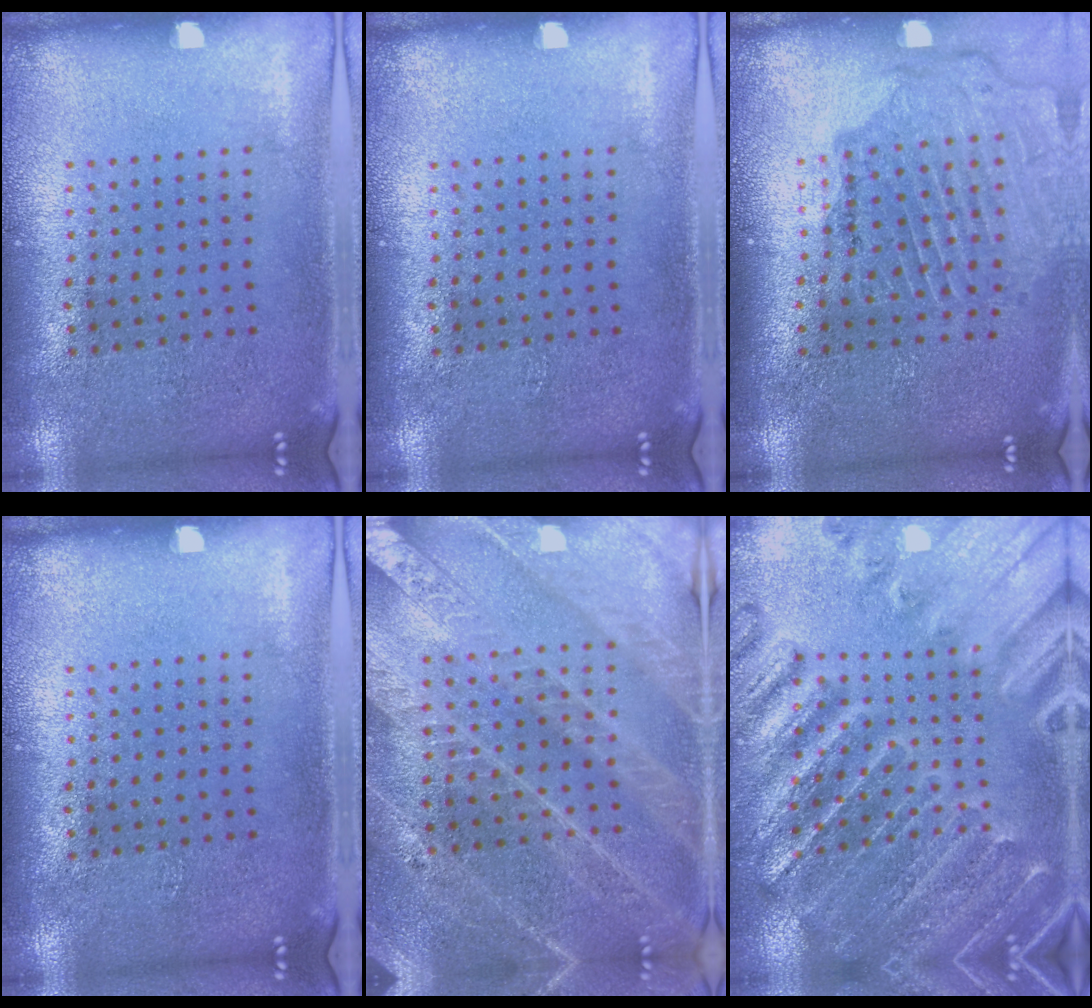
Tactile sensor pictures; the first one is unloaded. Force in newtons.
{"total": 0.0}
{"total": 1.6, "press": 1.6, "slide": 0.0}
{"total": 0.0}
{"total": 3.8, "press": 3.5, "slide": 1.4}
{"total": 2.8, "press": 2.7, "slide": 0.3}